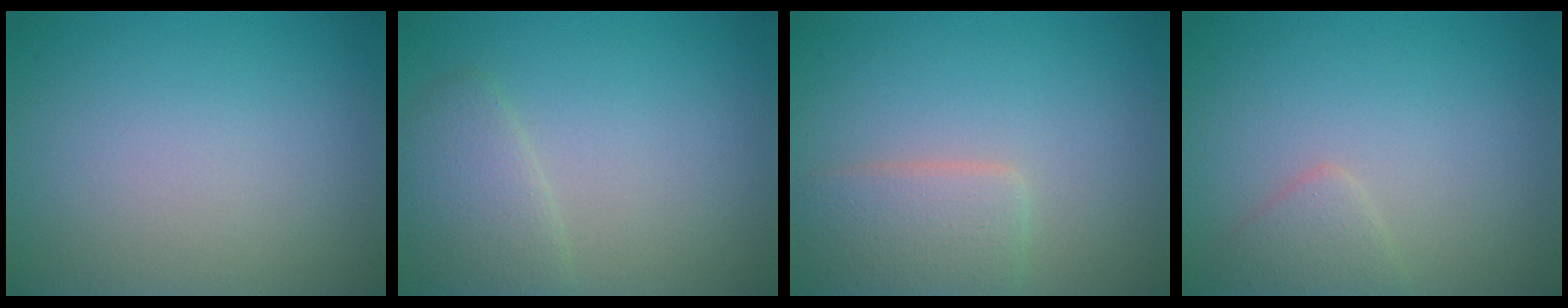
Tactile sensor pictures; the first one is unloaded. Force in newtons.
{"total": 2.8, "press": 2.8, "slide": 0.2}
{"total": 3.2, "press": 3.2, "slide": 0.1}
{"total": 1.6, "press": 1.6, "slide": 0.1}